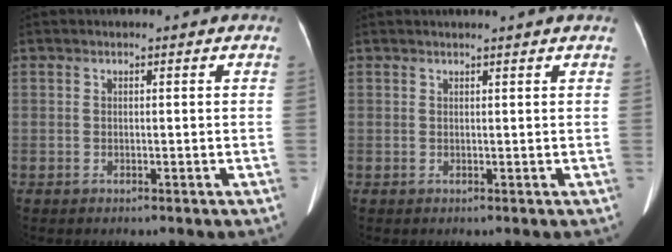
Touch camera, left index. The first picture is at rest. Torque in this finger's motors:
{"motor_torque": [0.24, -0.43, 0.07, 0.04]}